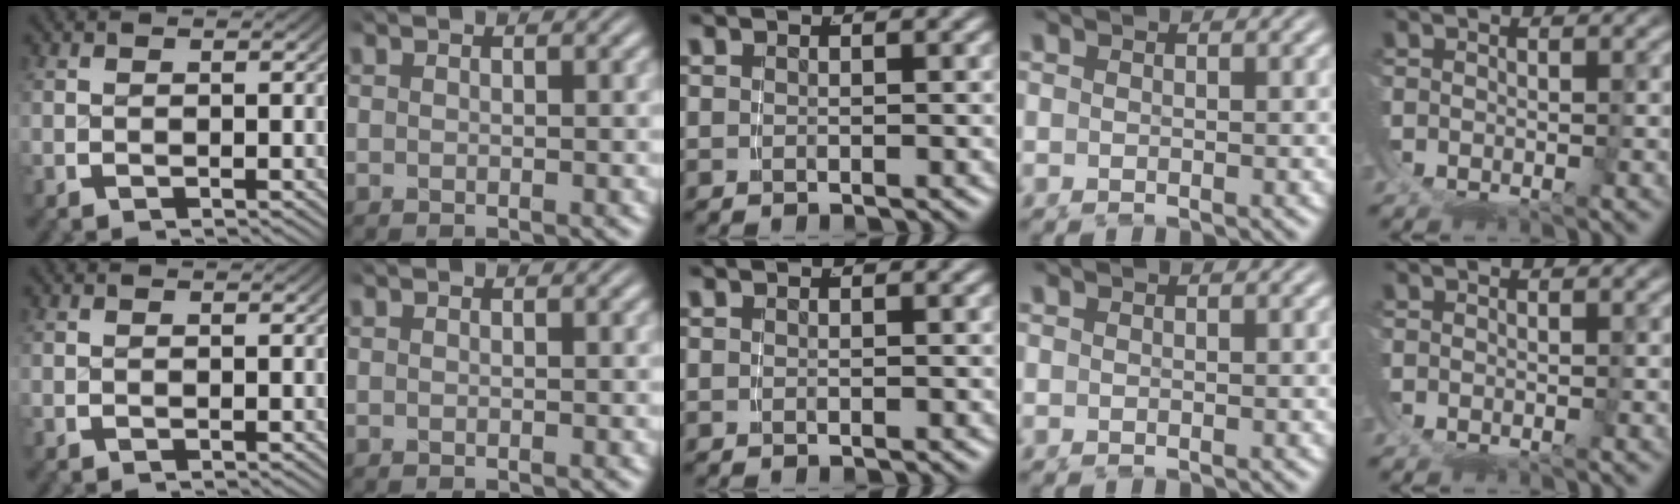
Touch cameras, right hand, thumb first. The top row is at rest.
{}